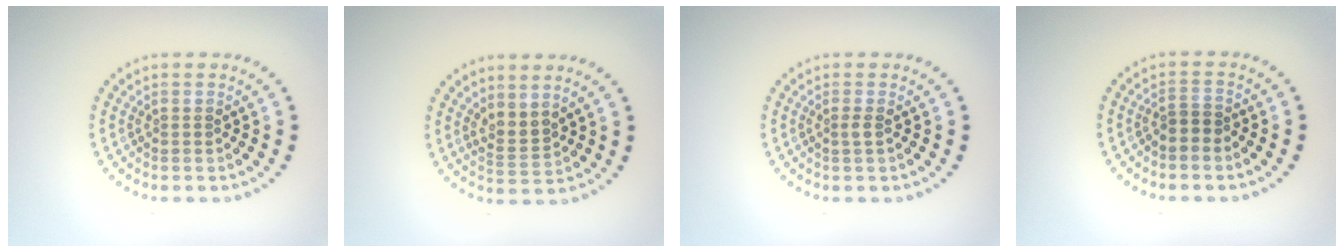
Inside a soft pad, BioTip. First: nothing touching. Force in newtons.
{"total": 2.0, "press": 1.6, "slide": 1.2}
{"total": 0.7, "press": 0.4, "slide": 0.6}
{"total": 1.6, "press": 1.3, "slide": 0.9}